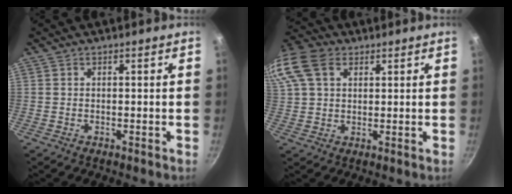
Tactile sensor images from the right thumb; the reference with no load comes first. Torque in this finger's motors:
{"motor_torque": [0.33, 1.65, 0.43, -0.30, 0.34]}